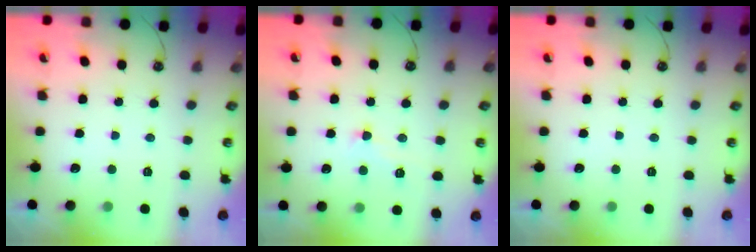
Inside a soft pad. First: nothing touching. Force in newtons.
{"total": 2.3, "press": 2.1, "slide": 0.8}
{"total": 0.0}